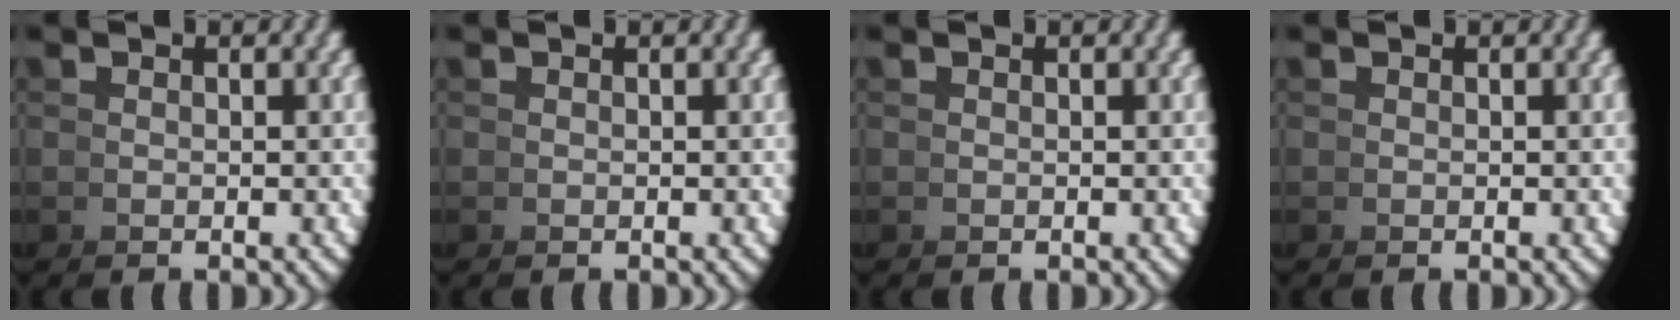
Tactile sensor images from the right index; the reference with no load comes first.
{"total": 0.0}
{"total": 0.0}
{"total": 0.0}